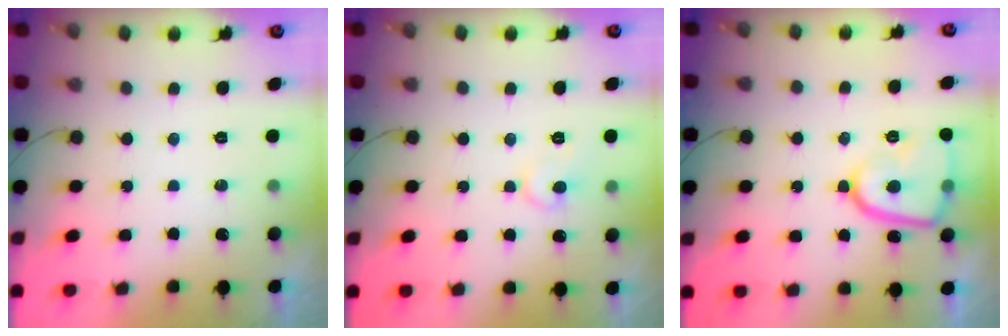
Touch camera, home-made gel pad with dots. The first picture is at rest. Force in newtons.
{"total": 7.6, "press": 7.5, "slide": 0.6}
{"total": 13.6, "press": 13.5, "slide": 1.3}